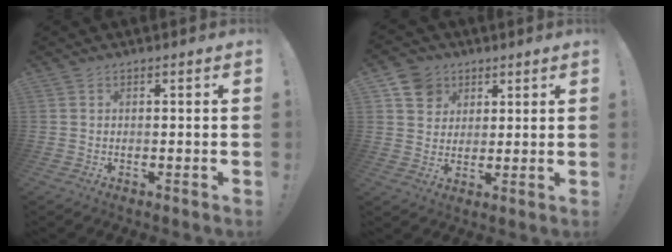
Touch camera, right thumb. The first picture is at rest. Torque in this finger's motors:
{"motor_torque": [0.08, 0.13, 0.55, 0.05, 0.08]}